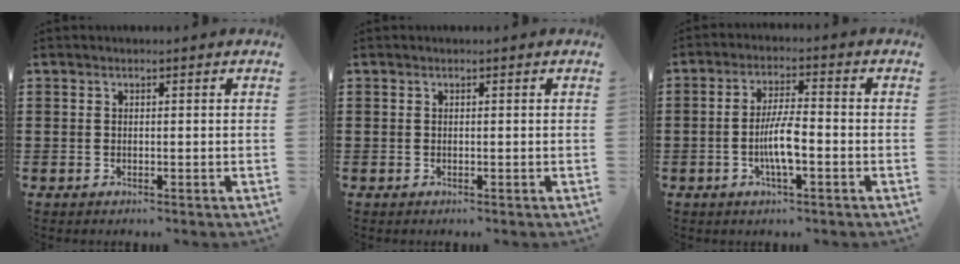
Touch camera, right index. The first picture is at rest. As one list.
[{"total": 0.0}, {"total": 6.0, "force": [-1.6, 1.4, 5.6], "torque": [-0.116, -0.001, -0.035]}]